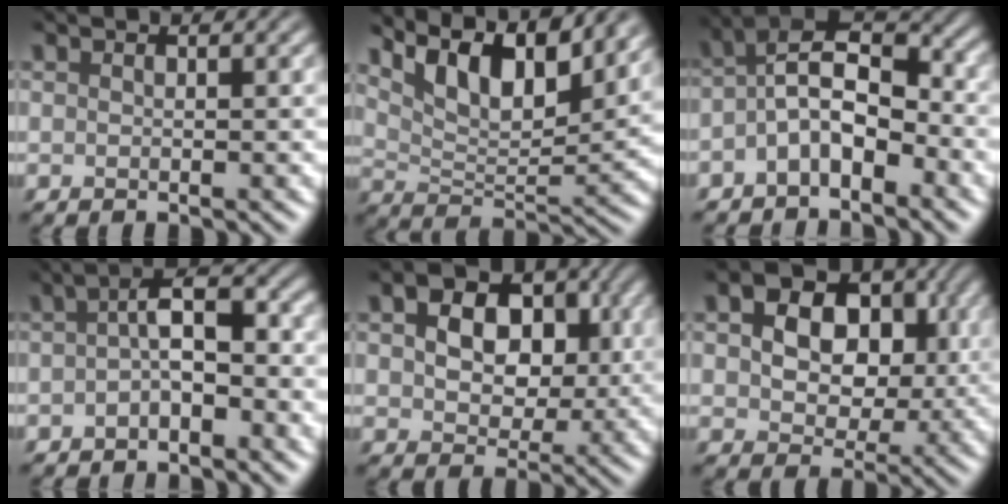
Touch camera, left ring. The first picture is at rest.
{"total": 9.8, "force": [6.1, 4.0, 6.5], "torque": [-0.115, 0.004, 0.109]}
{"total": 4.8, "force": [-1.9, 2.3, 3.8], "torque": [-0.068, 0.018, -0.043]}
{"total": 3.9, "force": [-1.4, 1.4, 3.4], "torque": [-0.065, 0.016, -0.032]}
{"total": 9.5, "force": [2.2, 6.8, 6.3], "torque": [-0.099, 0.018, 0.030]}
{"total": 11.1, "force": [2.7, 8.1, 7.1], "torque": [-0.103, 0.030, 0.035]}